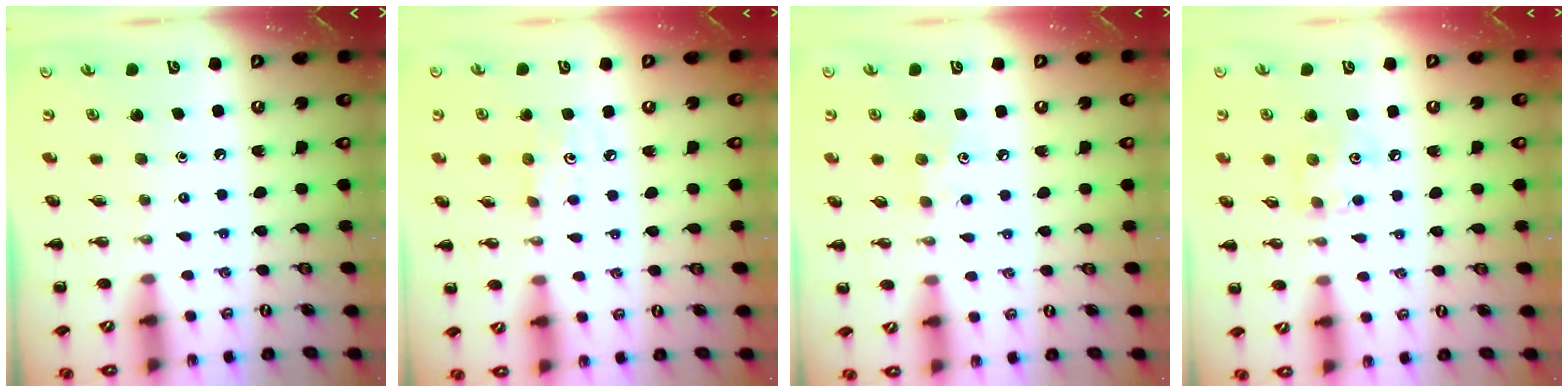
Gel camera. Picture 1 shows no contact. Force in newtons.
{"total": 3.8, "press": 3.6, "slide": 1.1}
{"total": 6.2, "press": 6.1, "slide": 1.3}
{"total": 6.0, "press": 6.0, "slide": 0.9}